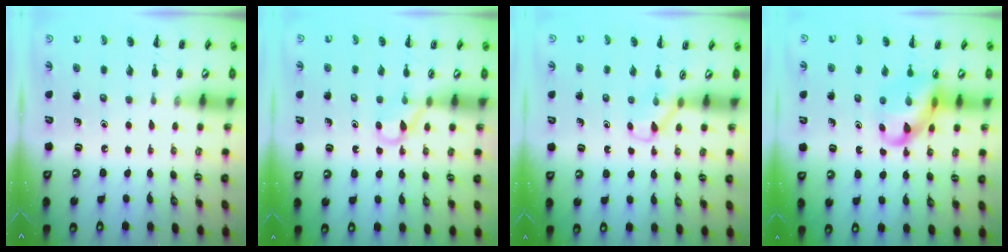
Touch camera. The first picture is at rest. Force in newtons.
{"total": 3.6, "press": 3.4, "slide": 1.3}
{"total": 3.0, "press": 2.8, "slide": 0.9}
{"total": 10.2, "press": 9.8, "slide": 2.7}